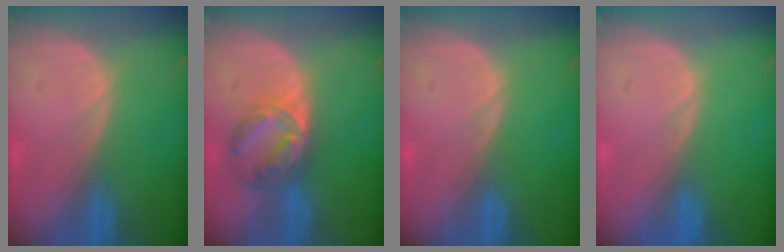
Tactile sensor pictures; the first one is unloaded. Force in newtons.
{"total": 6.2, "press": 5.7, "slide": 2.5}
{"total": 0.0}
{"total": 0.0}